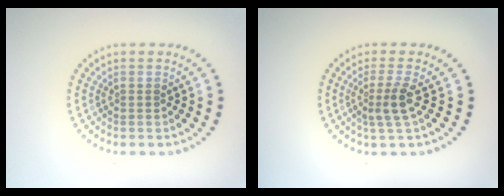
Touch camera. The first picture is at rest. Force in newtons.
{"total": 2.4, "press": 1.8, "slide": 1.6}